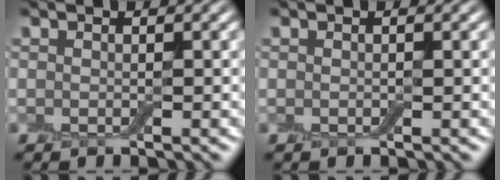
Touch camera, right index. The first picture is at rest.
{"total": 0.0}